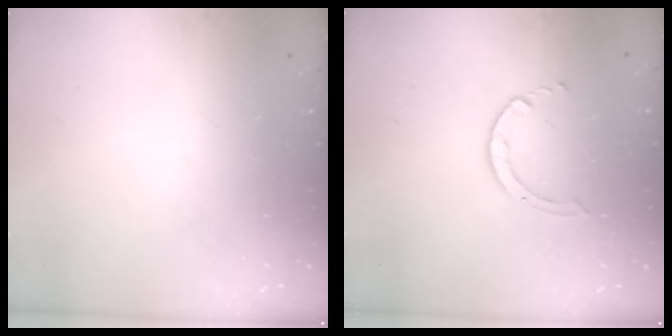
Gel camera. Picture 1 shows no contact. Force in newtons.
{"total": 2.5, "press": 2.4, "slide": 0.3}